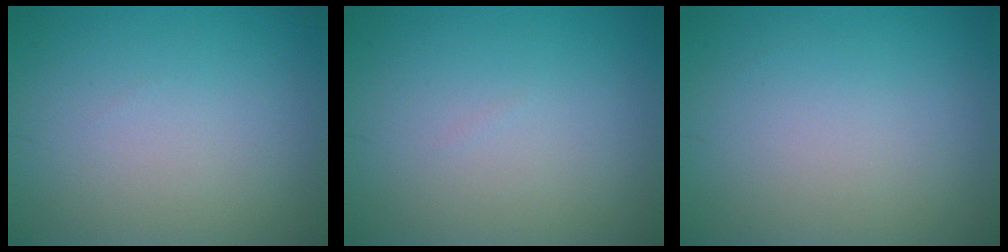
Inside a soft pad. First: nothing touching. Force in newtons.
{"total": 0.0}
{"total": 0.0}